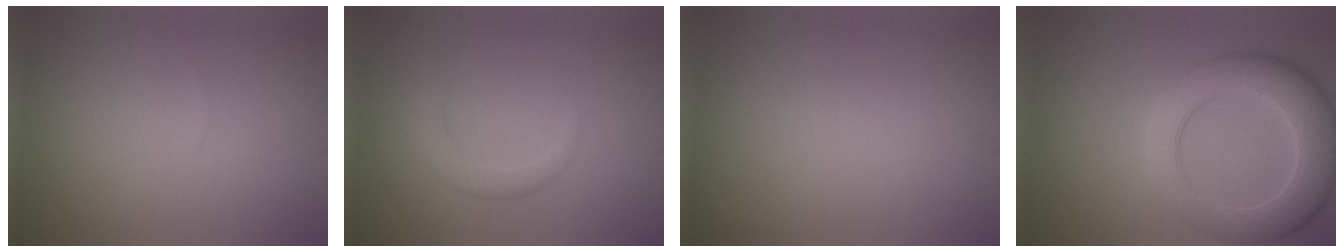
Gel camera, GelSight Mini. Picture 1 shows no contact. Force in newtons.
{"total": 2.2, "press": 2.2, "slide": 0.2}
{"total": 0.0}
{"total": 7.2, "press": 7.2, "slide": 0.6}